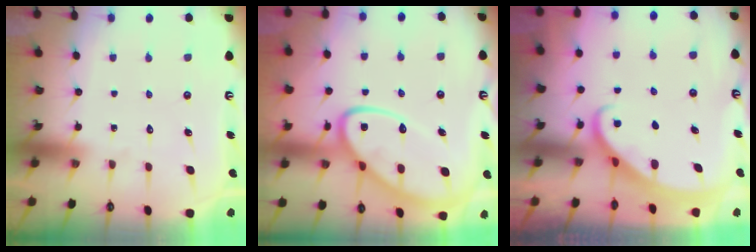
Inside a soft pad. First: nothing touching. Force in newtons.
{"total": 14.3, "press": 14.3, "slide": 1.3}
{"total": 2.2, "press": 2.2, "slide": 0.3}